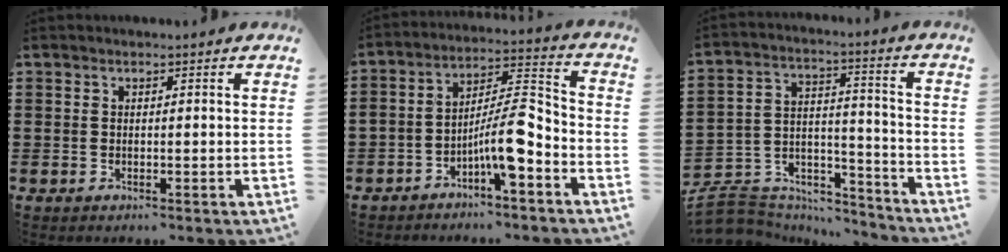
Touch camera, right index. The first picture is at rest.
{"total": 9.2, "force": [-4.7, 2.0, 7.7], "torque": [-0.140, 0.000, -0.089]}
{"total": 7.7, "force": [-7.0, 3.0, 1.2], "torque": [-0.032, 0.006, -0.138]}